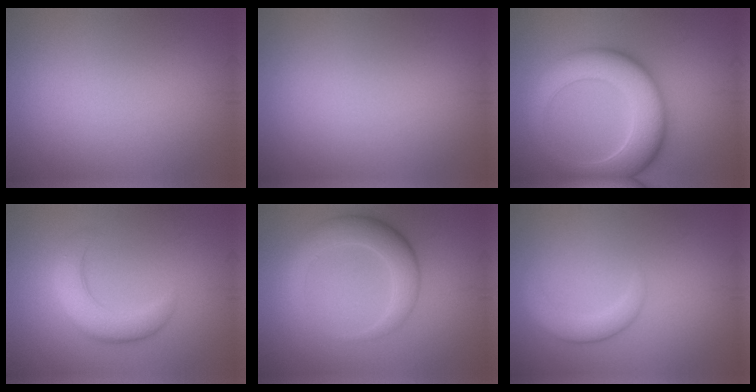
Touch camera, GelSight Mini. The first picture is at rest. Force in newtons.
{"total": 0.0}
{"total": 9.1, "press": 9.1, "slide": 0.2}
{"total": 4.6, "press": 4.5, "slide": 0.3}
{"total": 4.5, "press": 4.5, "slide": 0.2}
{"total": 2.6, "press": 2.6, "slide": 0.1}